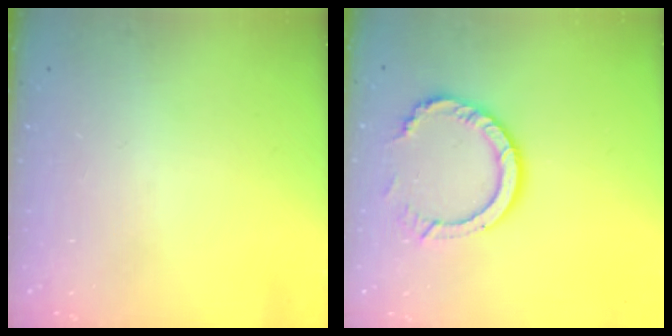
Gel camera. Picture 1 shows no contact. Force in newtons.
{"total": 10.1, "press": 10.1, "slide": 0.9}